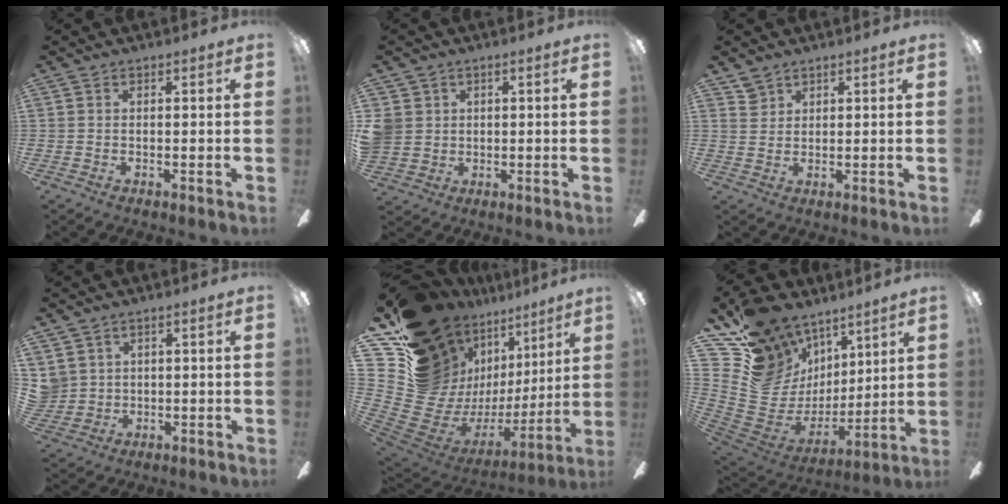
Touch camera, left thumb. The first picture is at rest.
{"total": 5.3, "force": [1.2, 5.0, 1.2], "torque": [-0.034, 0.009, 0.025]}
{"total": 2.9, "force": [2.3, 1.8, 0.4], "torque": [-0.005, -0.006, 0.044]}
{"total": 4.3, "force": [2.0, 3.8, 0.1], "torque": [-0.020, 0.003, 0.041]}
{"total": 21.6, "force": [12.2, 14.6, 10.2], "torque": [-0.179, -0.135, 0.280]}
{"total": 18.8, "force": [10.8, 14.3, 5.8], "torque": [-0.137, -0.076, 0.234]}